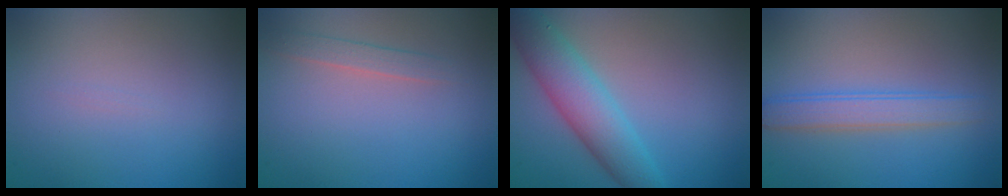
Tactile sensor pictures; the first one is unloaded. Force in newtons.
{"total": 1.3, "press": 1.3, "slide": 0.1}
{"total": 5.4, "press": 5.3, "slide": 0.1}
{"total": 2.9, "press": 2.9, "slide": 0.1}